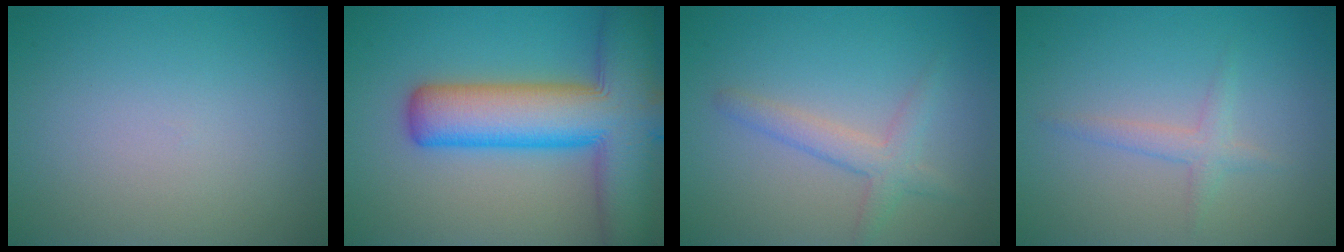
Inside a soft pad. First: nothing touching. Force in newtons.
{"total": 12.7, "press": 12.6, "slide": 0.5}
{"total": 2.5, "press": 2.5, "slide": 0.1}
{"total": 1.7, "press": 1.7, "slide": 0.1}